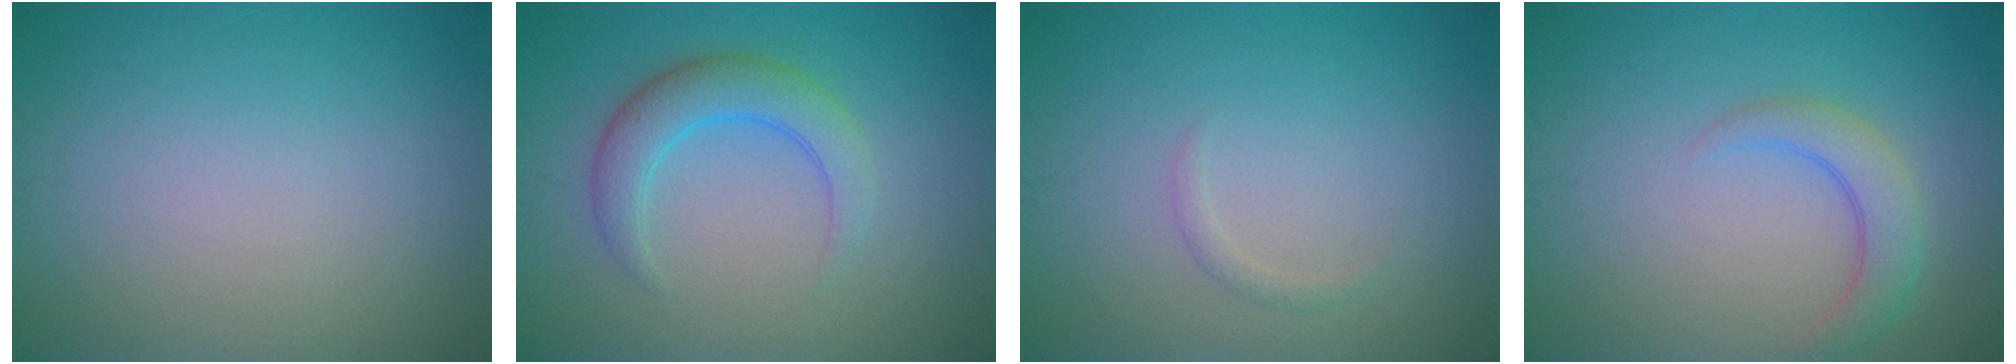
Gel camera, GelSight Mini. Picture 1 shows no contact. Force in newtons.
{"total": 3.8, "press": 3.8, "slide": 0.2}
{"total": 0.8, "press": 0.8, "slide": 0.0}
{"total": 3.0, "press": 3.0, "slide": 0.3}